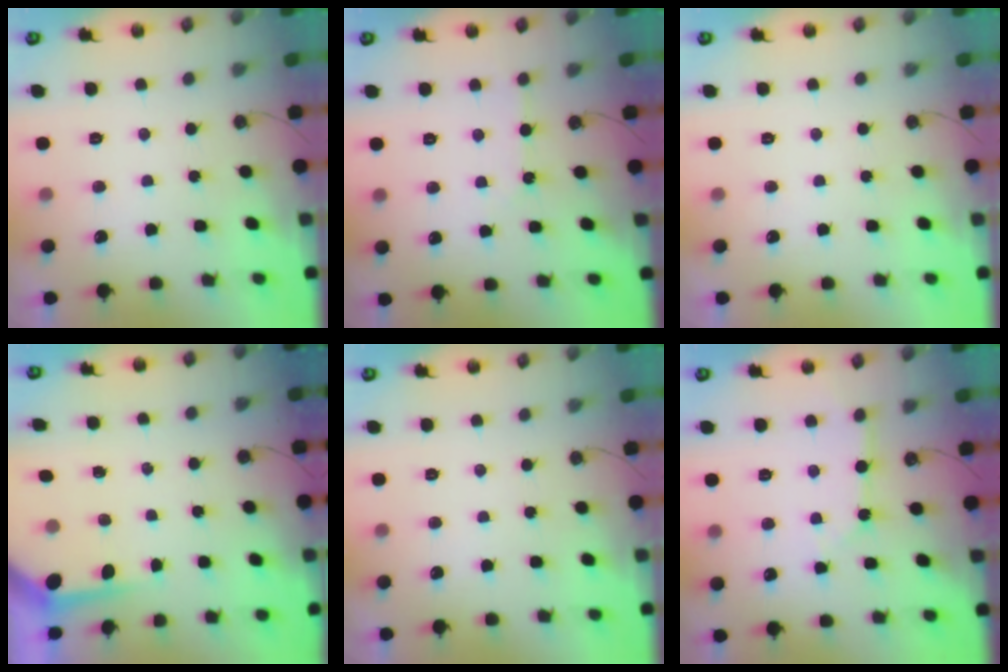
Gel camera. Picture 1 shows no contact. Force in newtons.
{"total": 3.2, "press": 3.2, "slide": 0.5}
{"total": 0.0}
{"total": 3.8, "press": 3.8, "slide": 0.4}
{"total": 0.0}
{"total": 3.9, "press": 3.9, "slide": 0.3}